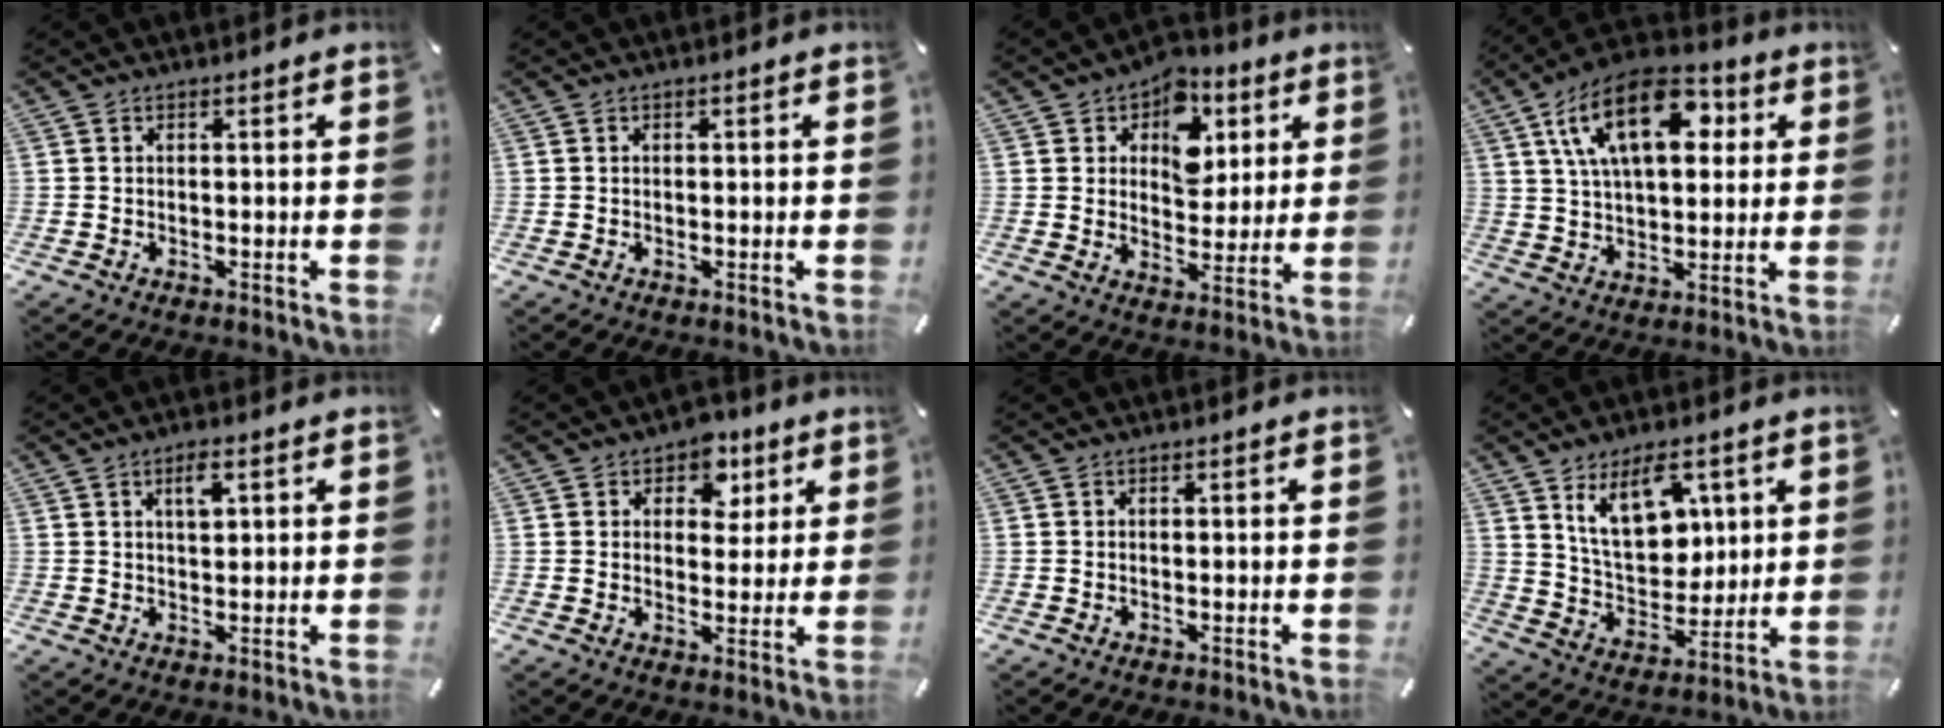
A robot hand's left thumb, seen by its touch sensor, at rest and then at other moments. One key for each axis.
{"total": 0.0}
{"total": 10.6, "fx": 4.2, "fy": 8.3, "fz": 5.1, "tx": -0.064, "ty": -0.021, "tz": 0.073}
{"total": 18.7, "fx": 6.9, "fy": 10.6, "fz": 13.8, "tx": -0.251, "ty": -0.005, "tz": 0.113}
{"total": 3.4, "fx": 1.8, "fy": 1.5, "fz": 2.5, "tx": -0.041, "ty": -0.001, "tz": 0.026}
{"total": 7.3, "fx": 3.8, "fy": 5.7, "fz": 2.5, "tx": -0.016, "ty": -0.018, "tz": 0.061}
{"total": 0.0}
{"total": 14.3, "fx": 6.9, "fy": 9.2, "fz": 8.5, "tx": -0.133, "ty": -0.019, "tz": 0.129}